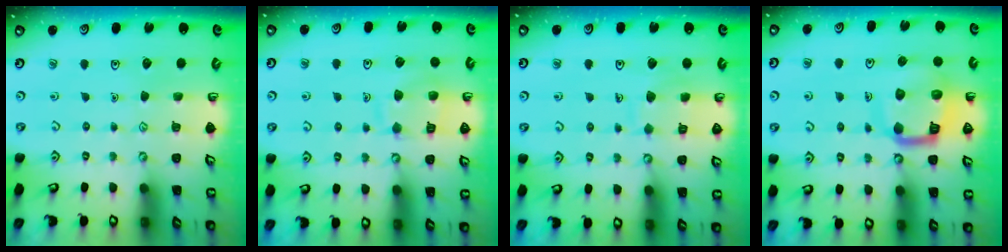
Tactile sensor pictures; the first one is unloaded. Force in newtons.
{"total": 10.7, "press": 10.6, "slide": 1.1}
{"total": 7.7, "press": 7.7, "slide": 0.8}
{"total": 12.5, "press": 12.4, "slide": 1.6}